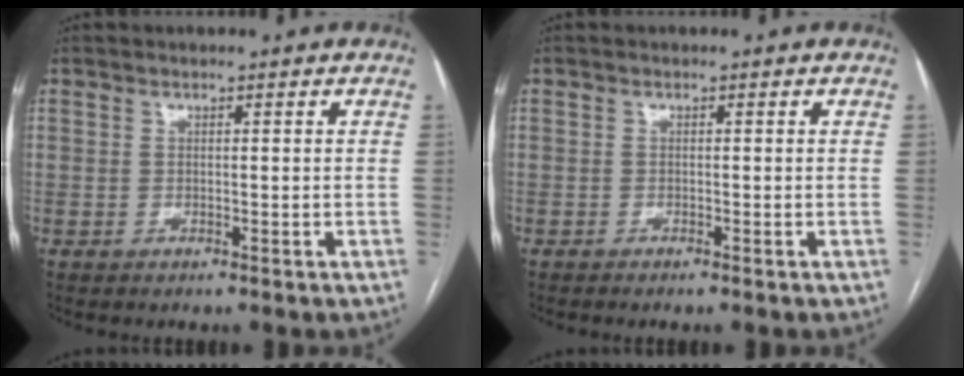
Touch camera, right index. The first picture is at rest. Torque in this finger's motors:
{"motor_torque": [-0.02, 0.04, -0.01, 0.01]}